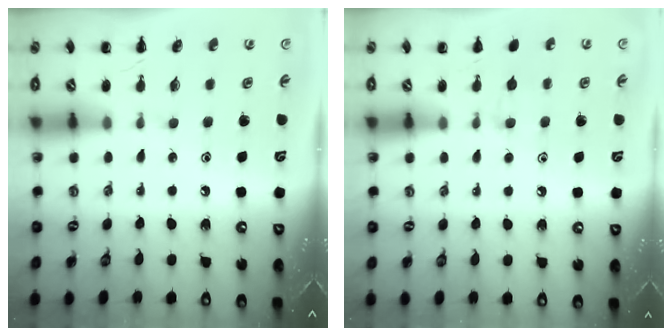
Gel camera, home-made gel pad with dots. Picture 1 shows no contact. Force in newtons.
{"total": 4.7, "press": 4.3, "slide": 1.8}